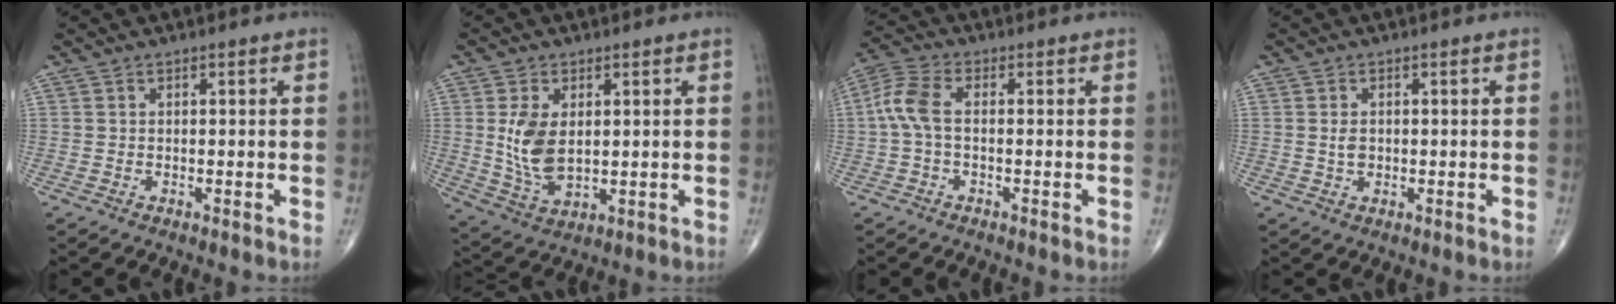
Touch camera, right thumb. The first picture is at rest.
{"total": 8.9, "force": [1.2, 5.3, 7.1], "torque": [-0.130, -0.014, 0.037]}
{"total": 6.1, "force": [-0.2, 3.1, 5.3], "torque": [-0.130, 0.018, -0.014]}
{"total": 2.0, "force": [0.1, 1.4, 1.4], "torque": [-0.021, -0.001, 0.003]}